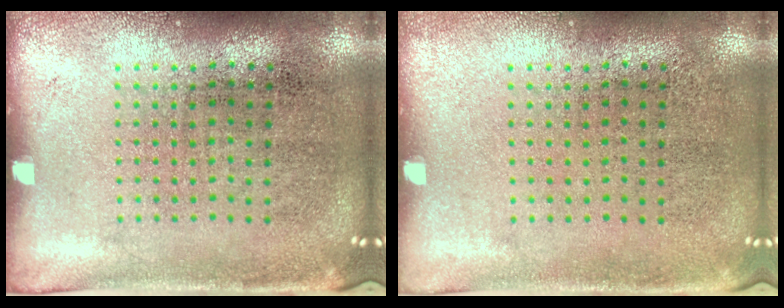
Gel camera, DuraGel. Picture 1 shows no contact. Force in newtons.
{"total": 0.0}